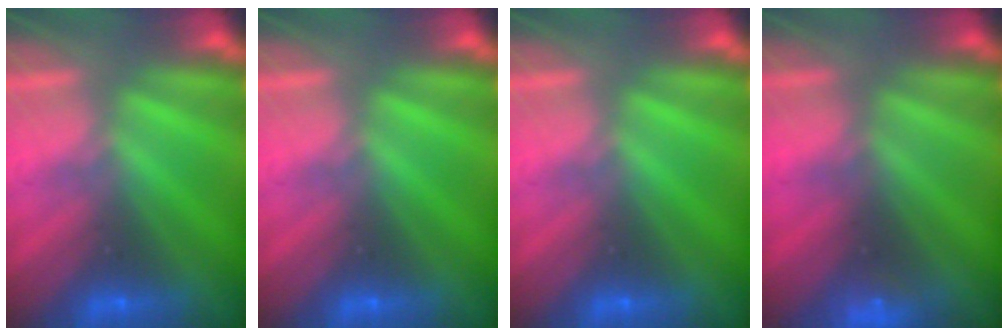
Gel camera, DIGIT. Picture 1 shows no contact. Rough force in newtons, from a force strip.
{"total": 0.0}
{"total": 0.0}
{"total": 2.4}